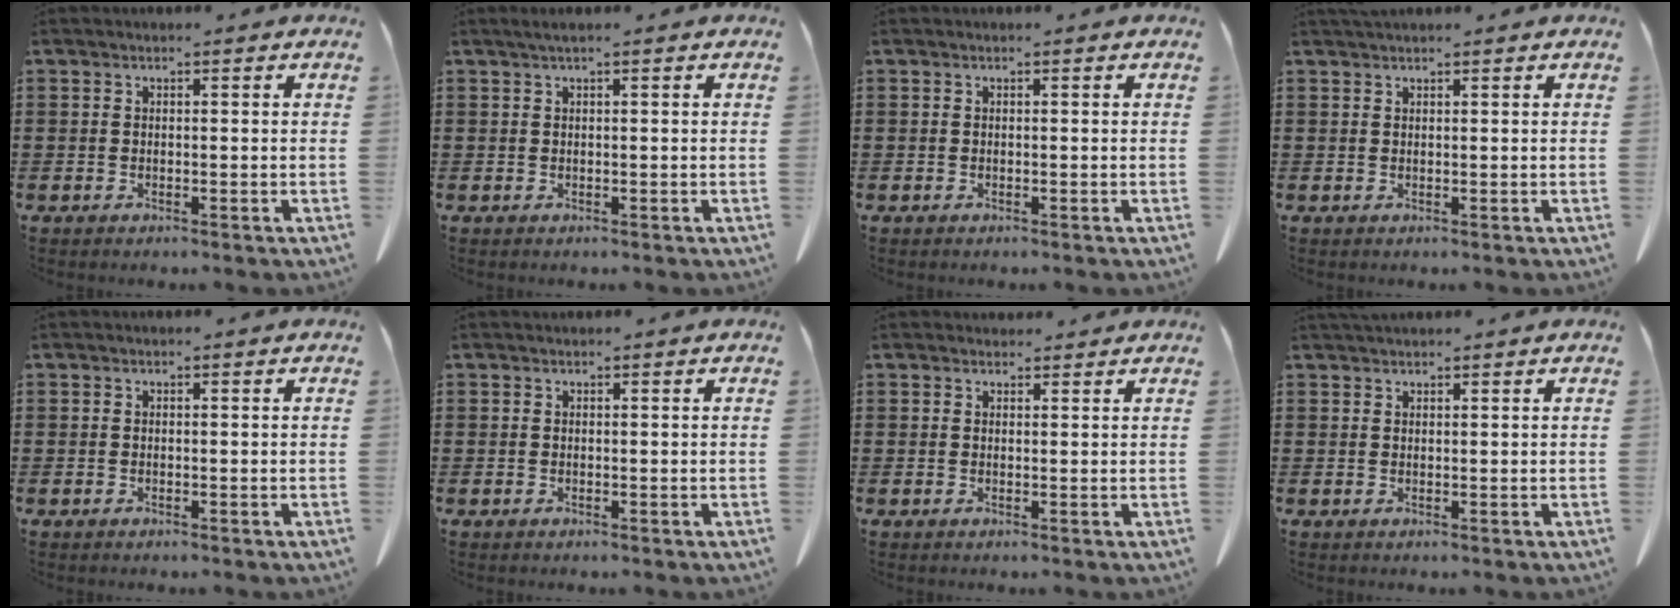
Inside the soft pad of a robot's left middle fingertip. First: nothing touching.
{"total": 0.8, "force": [0.3, 0.0, 0.8], "torque": [-0.014, 0.001, 0.005]}
{"total": 0.0}
{"total": 0.8, "force": [0.8, 0.1, 0.3], "torque": [-0.008, -0.001, 0.015]}
{"total": 0.0}
{"total": 0.0}
{"total": 1.3, "force": [1.2, 0.4, 0.1], "torque": [0.004, -0.001, 0.023]}
{"total": 1.1, "force": [1.0, 0.2, 0.2], "torque": [-0.006, 0.000, 0.020]}